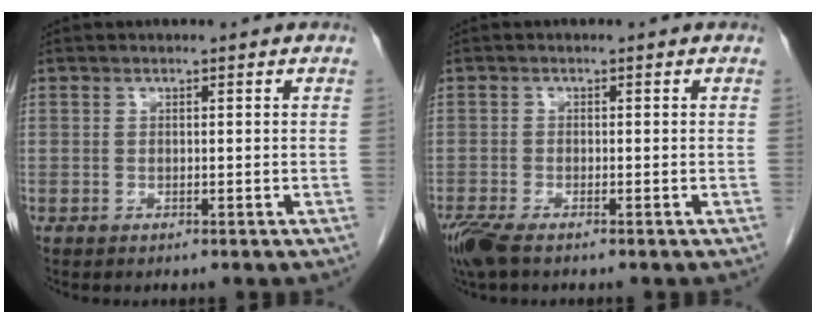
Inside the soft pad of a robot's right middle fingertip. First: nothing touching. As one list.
[{"total": 4.1, "force": [-2.9, 1.0, 2.7], "torque": [-0.061, -0.013, -0.056]}]